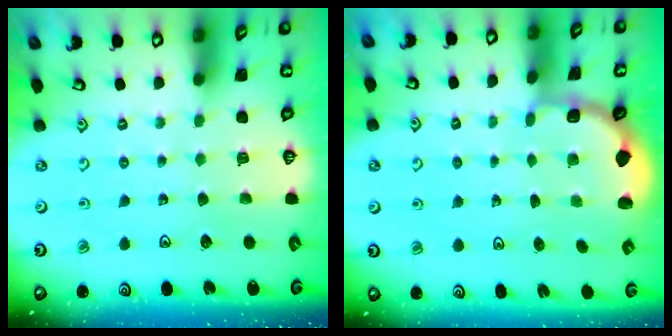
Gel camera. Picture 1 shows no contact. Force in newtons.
{"total": 1.8, "press": 1.6, "slide": 0.7}